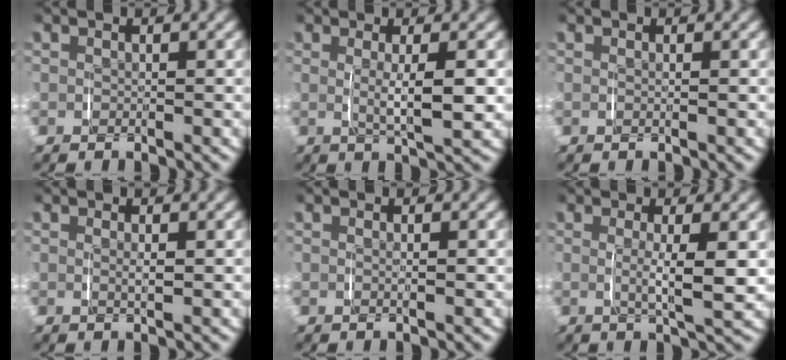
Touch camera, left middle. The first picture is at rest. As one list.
[{"total": 3.4, "force": [0.3, 0.5, 3.4], "torque": [-0.060, -0.008, 0.010]}, {"total": 0.0}, {"total": 0.9, "force": [0.4, 0.0, 0.9], "torque": [-0.020, -0.005, 0.008]}, {"total": 0.6, "force": [0.2, -0.1, 0.5], "torque": [-0.012, -0.004, 0.005]}, {"total": 3.3, "force": [0.5, 0.1, 3.3], "torque": [-0.062, -0.009, 0.011]}]